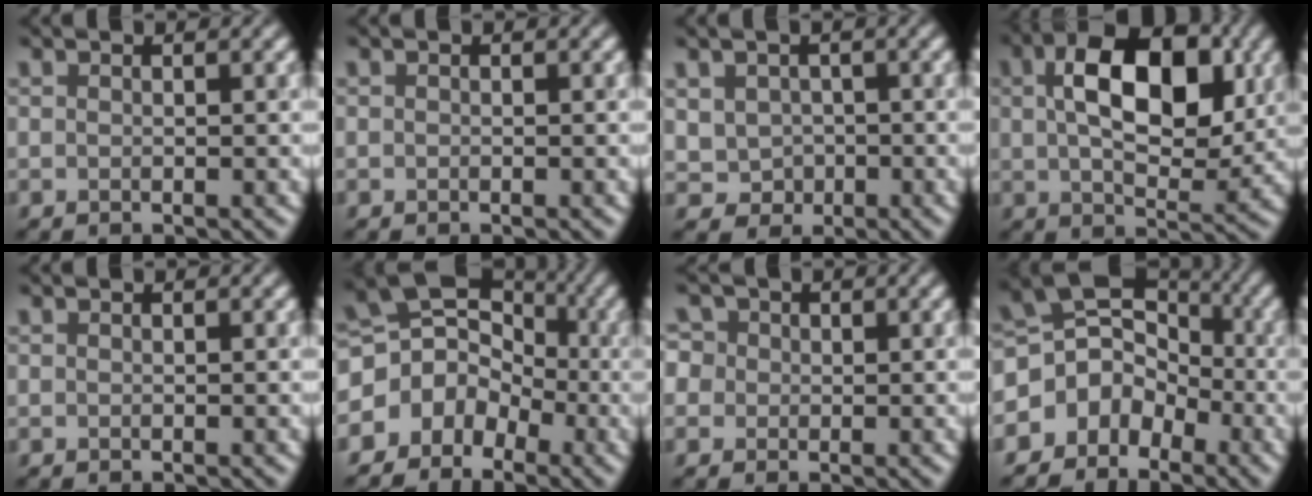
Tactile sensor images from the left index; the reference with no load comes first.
{"total": 0.0}
{"total": 2.7, "force": [0.1, 2.4, 1.3], "torque": [-0.022, -0.002, 0.007]}
{"total": 9.6, "force": [2.1, 5.2, 7.8], "torque": [-0.122, 0.005, 0.037]}
{"total": 0.0}
{"total": 6.3, "force": [-1.9, 5.2, 2.8], "torque": [-0.007, 0.010, -0.047]}
{"total": 4.0, "force": [1.5, 3.3, 1.7], "torque": [-0.035, 0.027, 0.002]}
{"total": 5.4, "force": [-2.4, 4.3, 2.3], "torque": [-0.019, 0.009, -0.053]}